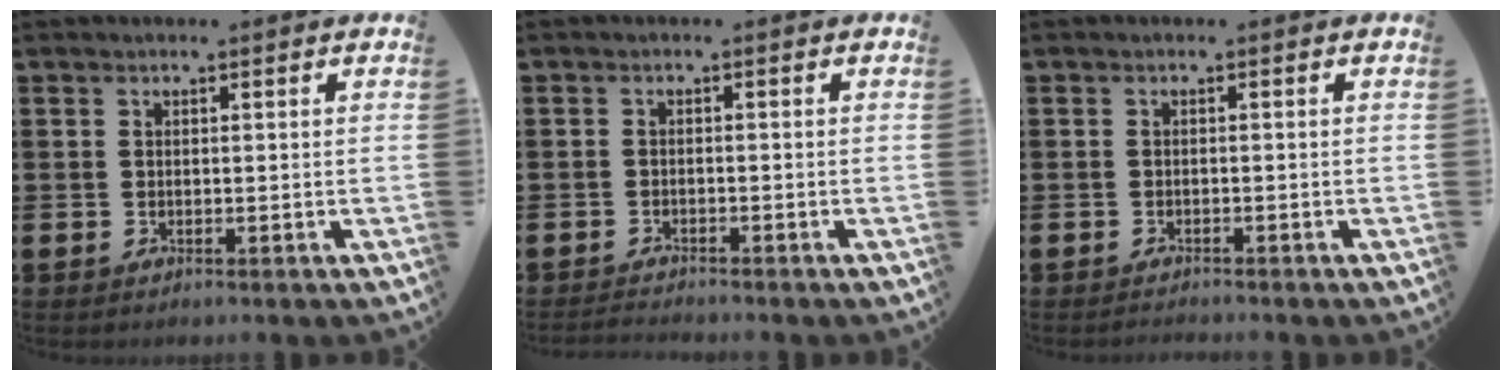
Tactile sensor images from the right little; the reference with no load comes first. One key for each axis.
{"total": 1.0, "fx": -1.0, "fy": 0.0, "fz": 0.1, "tx": -0.004, "ty": -0.001, "tz": -0.019}
{"total": 0.6, "fx": -0.6, "fy": -0.1, "fz": 0.0, "tx": -0.001, "ty": -0.001, "tz": -0.013}